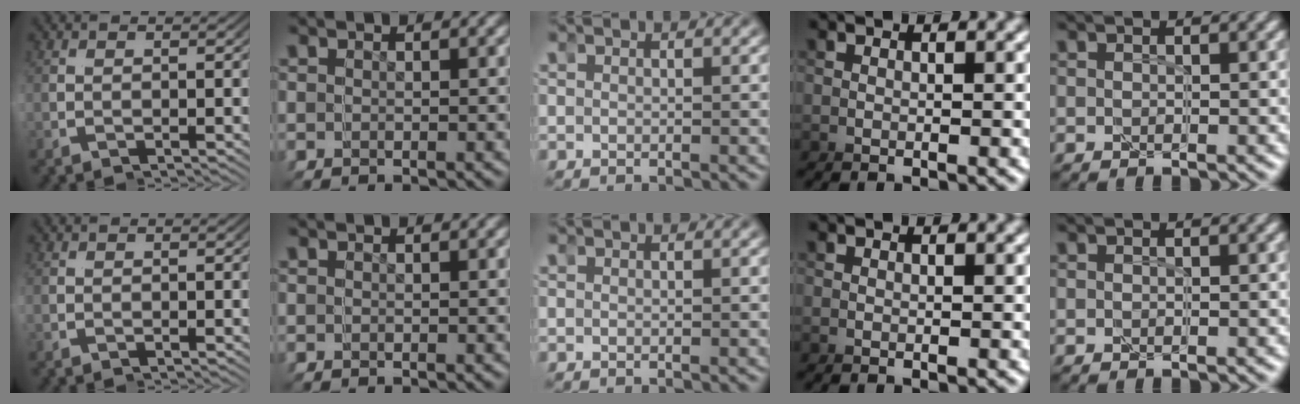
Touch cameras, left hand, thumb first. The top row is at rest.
{}